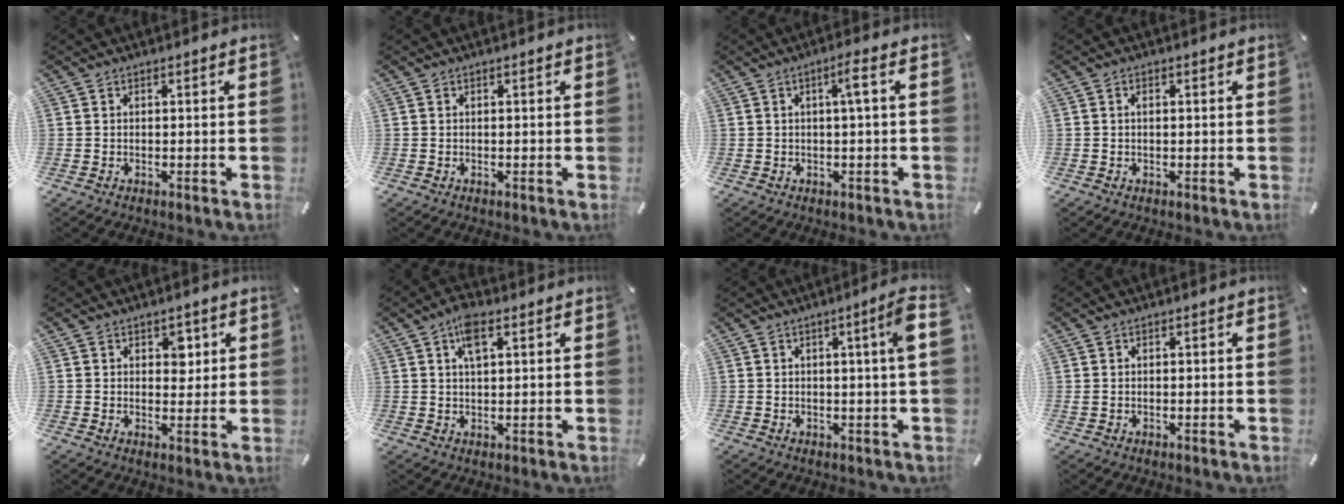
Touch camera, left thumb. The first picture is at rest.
{"total": 0.0}
{"total": 4.0, "force": [0.5, 0.3, 4.0], "torque": [-0.078, 0.002, 0.004]}
{"total": 1.0, "force": [0.1, 0.5, 0.8], "torque": [-0.018, 0.003, 0.000]}
{"total": 3.8, "force": [1.6, 2.8, 2.1], "torque": [-0.007, -0.010, 0.017]}
{"total": 5.7, "force": [2.6, 2.5, 4.4], "torque": [-0.081, 0.001, 0.042]}
{"total": 6.6, "force": [1.3, 0.3, 6.5], "torque": [-0.094, -0.012, 0.015]}
{"total": 0.6, "force": [0.0, 0.5, 0.4], "torque": [-0.009, 0.002, 0.000]}